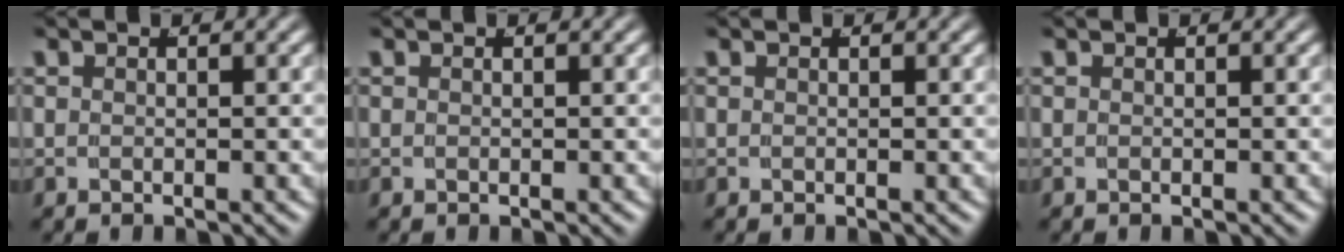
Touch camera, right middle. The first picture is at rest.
{"total": 0.0}
{"total": 0.0}
{"total": 0.0}